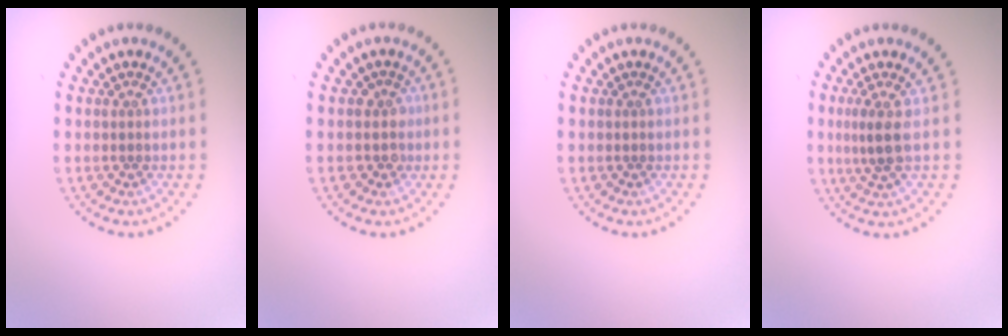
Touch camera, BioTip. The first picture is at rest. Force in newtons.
{"total": 1.2, "press": 0.9, "slide": 0.8}
{"total": 0.0}
{"total": 2.3, "press": 1.6, "slide": 1.5}